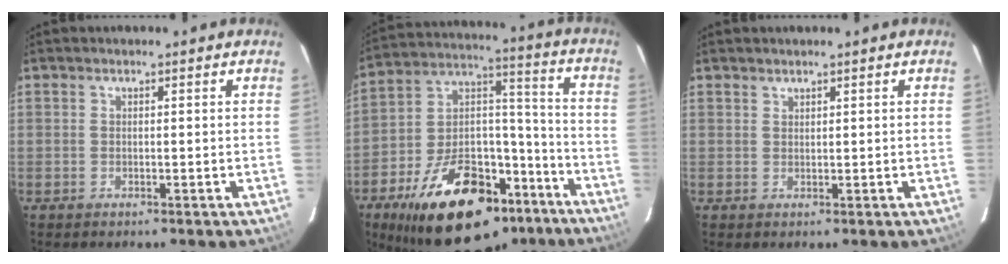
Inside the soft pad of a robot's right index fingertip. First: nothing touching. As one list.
[{"total": 27.9, "force": [-18.2, 13.7, 16.2], "torque": [-0.296, 0.041, -0.262]}, {"total": 0.8, "force": [0.8, 0.3, 0.0], "torque": [0.000, 0.002, 0.015]}]